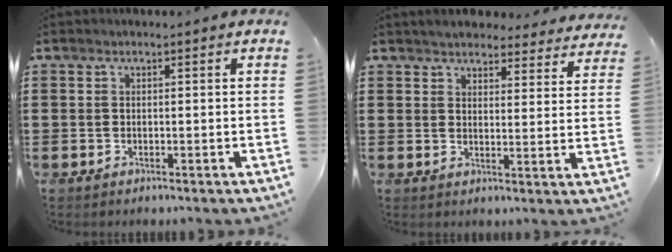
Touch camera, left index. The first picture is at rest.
{"total": 4.2, "force": [4.2, 0.2, 0.5], "torque": [-0.018, -0.022, 0.073]}